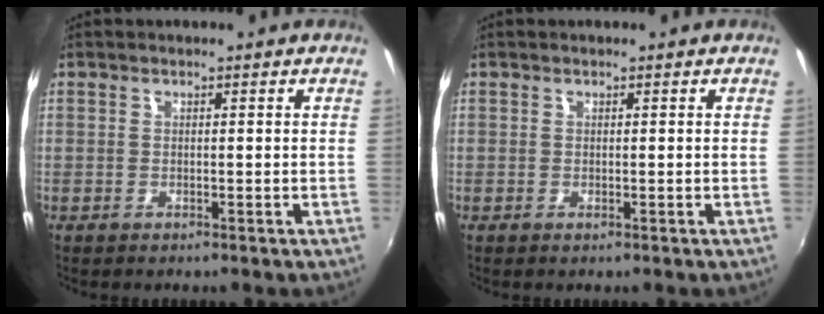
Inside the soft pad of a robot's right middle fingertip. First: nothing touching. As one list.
[{"total": 0.0}]